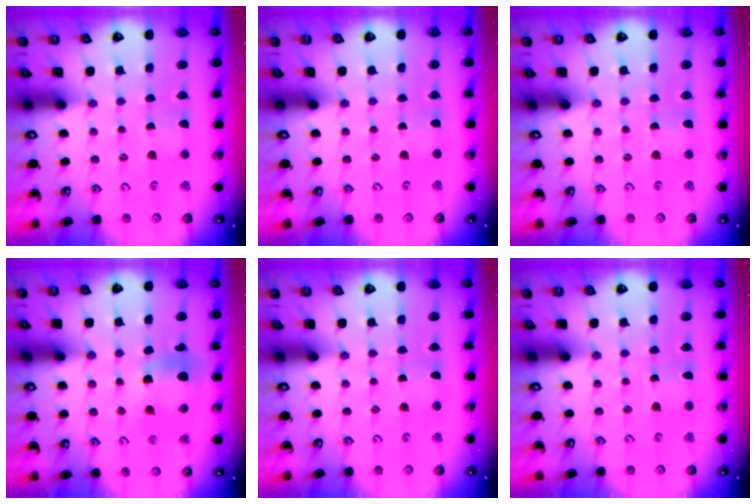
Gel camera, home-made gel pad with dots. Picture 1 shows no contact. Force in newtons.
{"total": 1.1, "press": 1.0, "slide": 0.4}
{"total": 0.5, "press": 0.5, "slide": 0.1}
{"total": 11.0, "press": 10.9, "slide": 1.1}
{"total": 1.0, "press": 1.0, "slide": 0.1}
{"total": 0.0}